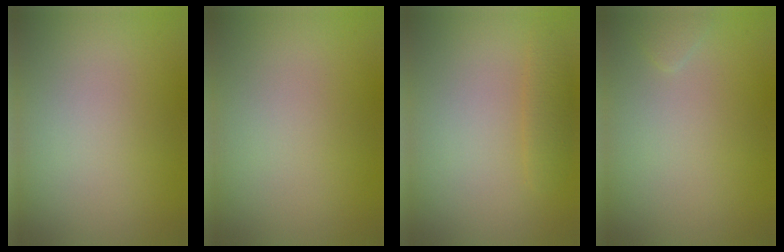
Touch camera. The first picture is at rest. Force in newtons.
{"total": 0.0}
{"total": 1.3, "press": 1.3, "slide": 0.1}
{"total": 0.7, "press": 0.7, "slide": 0.0}